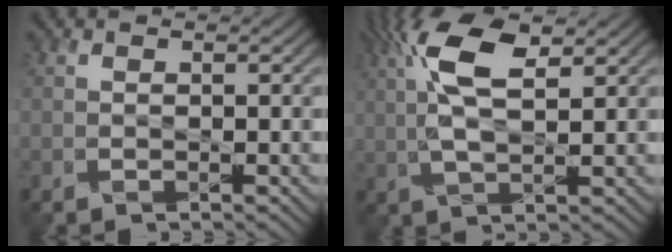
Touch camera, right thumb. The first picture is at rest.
{"total": 9.3, "force": [3.5, 3.3, 8.0], "torque": [-0.177, 0.014, 0.061]}